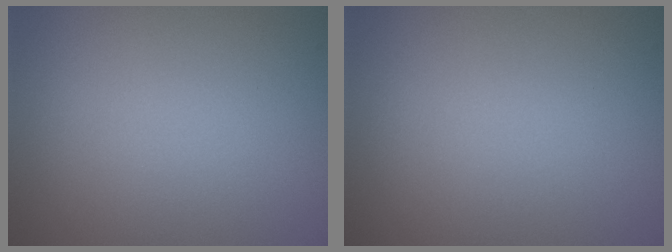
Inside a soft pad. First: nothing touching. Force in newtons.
{"total": 0.0}